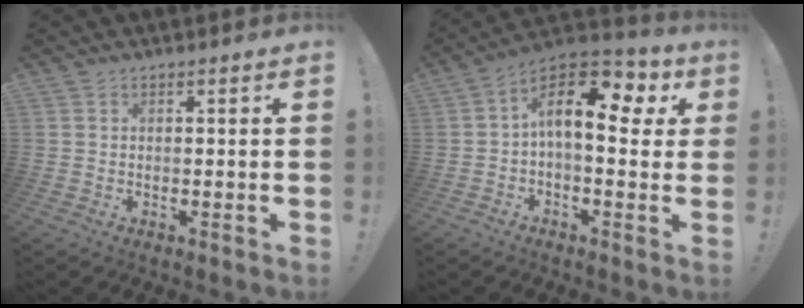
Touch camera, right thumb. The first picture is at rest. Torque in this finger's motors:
{"motor_torque": [1.82, 1.73, 0.51, -0.29, 0.34]}